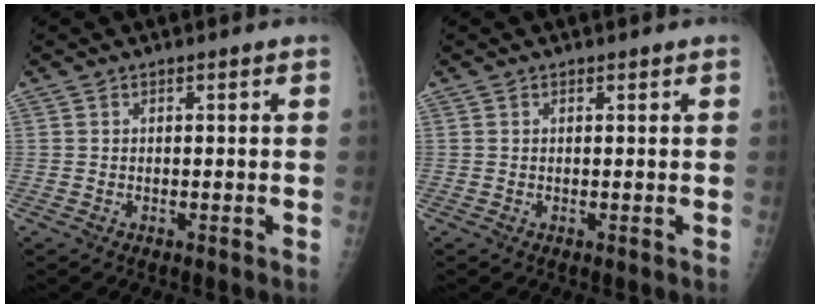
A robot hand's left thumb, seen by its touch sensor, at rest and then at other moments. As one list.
[{"total": 0.0}]